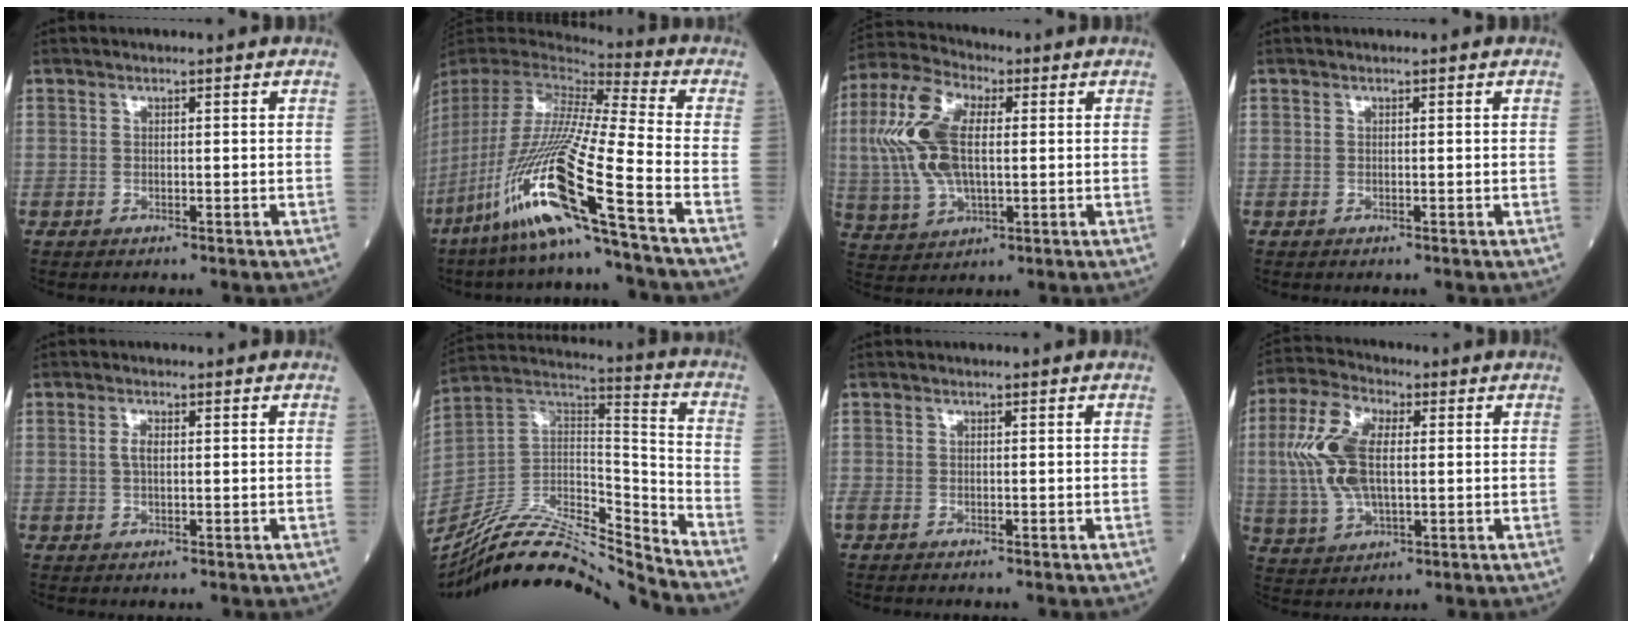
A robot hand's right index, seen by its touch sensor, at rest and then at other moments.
{"total": 21.6, "force": [-11.2, -1.6, 18.3], "torque": [-0.398, -0.053, -0.226]}
{"total": 13.0, "force": [1.5, 5.8, 11.5], "torque": [-0.274, 0.021, 0.031]}
{"total": 0.0}
{"total": 1.6, "force": [0.2, 0.6, 1.4], "torque": [-0.030, 0.002, 0.003]}
{"total": 19.4, "force": [-18.0, 1.0, 7.3], "torque": [-0.132, 0.039, -0.319]}
{"total": 1.8, "force": [-1.6, 0.4, 0.7], "torque": [-0.020, -0.006, -0.026]}
{"total": 11.3, "force": [1.0, 5.1, 10.1], "torque": [-0.240, 0.017, 0.021]}